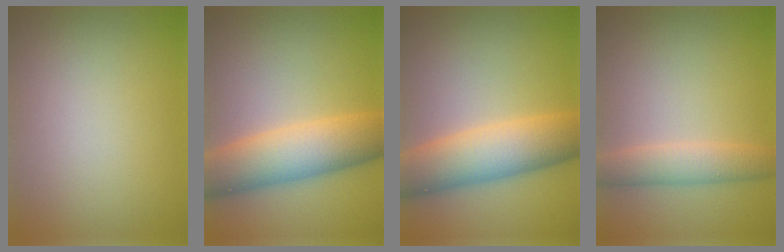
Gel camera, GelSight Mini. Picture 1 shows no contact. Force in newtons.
{"total": 8.5, "press": 8.5, "slide": 0.3}
{"total": 8.5, "press": 8.5, "slide": 0.3}
{"total": 3.5, "press": 3.5, "slide": 0.3}